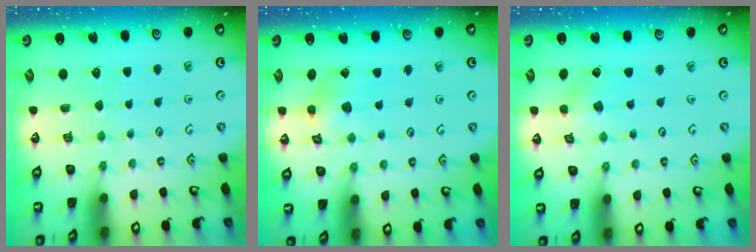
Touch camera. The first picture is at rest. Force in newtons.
{"total": 4.6, "press": 4.6, "slide": 0.4}
{"total": 1.8, "press": 1.8, "slide": 0.3}